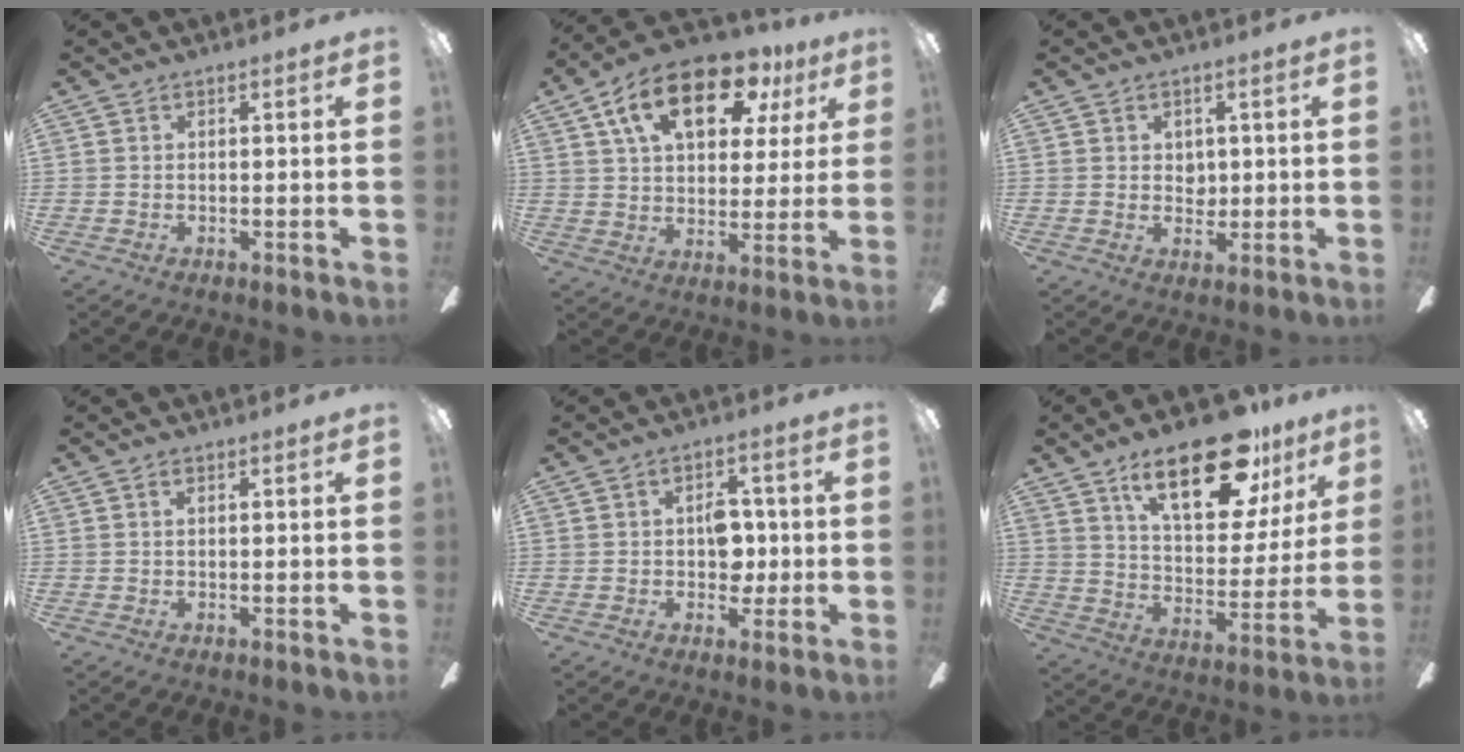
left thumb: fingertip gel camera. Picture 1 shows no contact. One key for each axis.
{"total": 18.5, "fx": 9.5, "fy": 9.9, "fz": 12.4, "tx": -0.204, "ty": -0.021, "tz": 0.163}
{"total": 2.9, "fx": 1.0, "fy": 2.2, "fz": 1.5, "tx": -0.016, "ty": -0.001, "tz": 0.015}
{"total": 1.0, "fx": 0.3, "fy": 0.4, "fz": 0.9, "tx": -0.020, "ty": 0.004, "tz": 0.005}
{"total": 6.8, "fx": 0.3, "fy": 4.8, "fz": 4.8, "tx": -0.069, "ty": 0.008, "tz": 0.003}
{"total": 24.4, "fx": 15.0, "fy": 10.4, "fz": 16.2, "tx": -0.240, "ty": -0.071, "tz": 0.248}